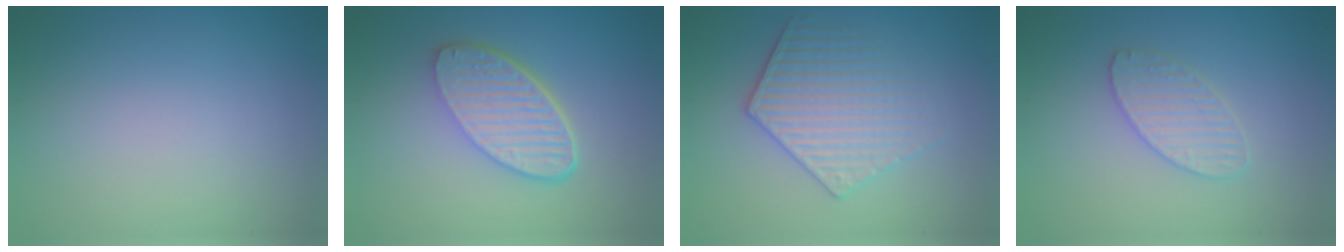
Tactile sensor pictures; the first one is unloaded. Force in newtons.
{"total": 6.0, "press": 4.4, "slide": 4.1}
{"total": 3.8, "press": 3.6, "slide": 1.0}
{"total": 2.6, "press": 2.6, "slide": 0.2}